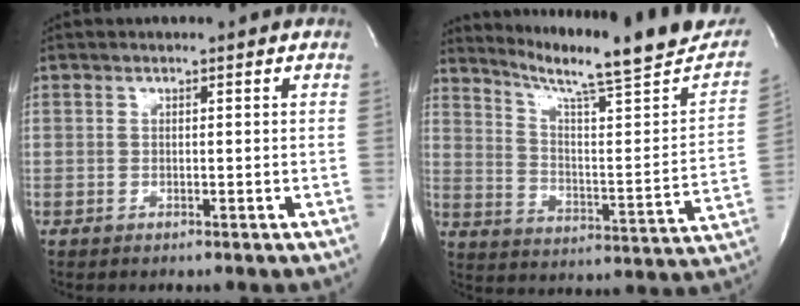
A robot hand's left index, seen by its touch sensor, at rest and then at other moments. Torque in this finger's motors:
{"motor_torque": [-0.47, -0.63, 0.18, 0.06]}